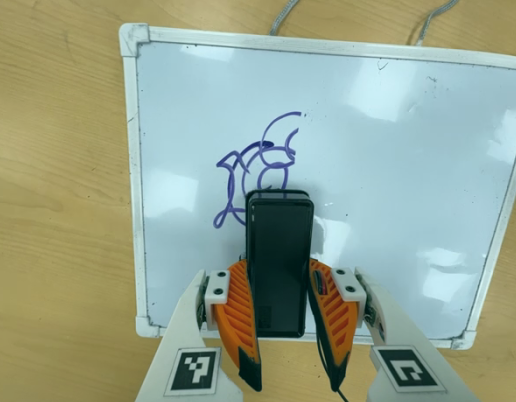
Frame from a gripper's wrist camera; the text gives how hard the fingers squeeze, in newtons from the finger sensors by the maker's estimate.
{"total": 7.9, "left": 5.6, "right": 10.2}